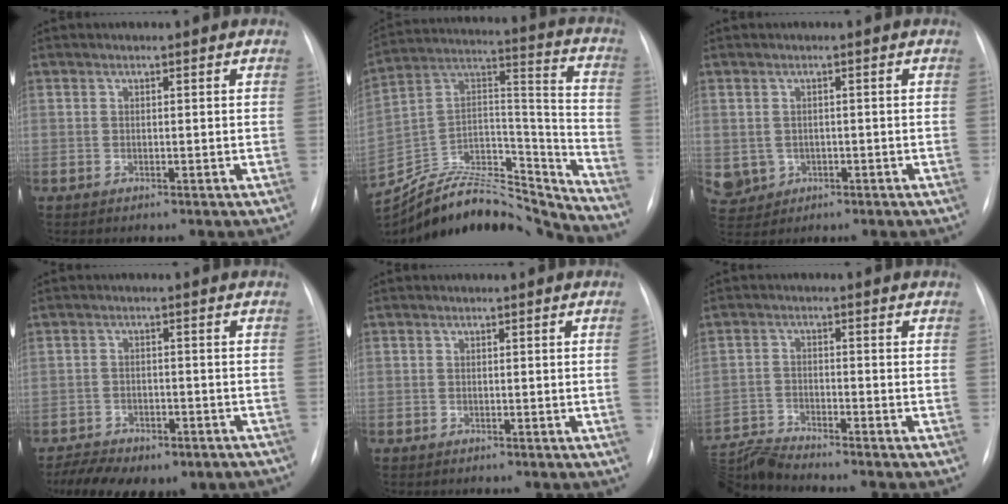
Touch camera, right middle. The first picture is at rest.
{"total": 26.0, "force": [-24.7, 4.7, 6.8], "torque": [-0.147, 0.032, -0.396]}
{"total": 5.7, "force": [-1.5, 5.4, 1.3], "torque": [-0.035, 0.003, -0.011]}
{"total": 13.2, "force": [-9.4, 6.4, 6.5], "torque": [-0.122, 0.007, -0.126]}
{"total": 1.1, "force": [-0.4, -0.3, 1.0], "torque": [-0.017, 0.004, -0.008]}
{"total": 6.8, "force": [-6.6, -1.8, 0.3], "torque": [-0.014, -0.008, -0.128]}